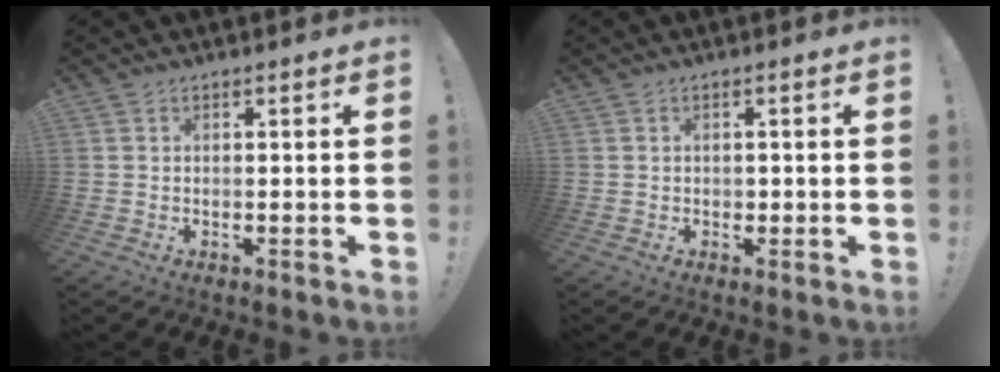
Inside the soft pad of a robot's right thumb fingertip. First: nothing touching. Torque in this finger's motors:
{"motor_torque": [0.17, -0.11, 0.00, -0.10, 0.00]}